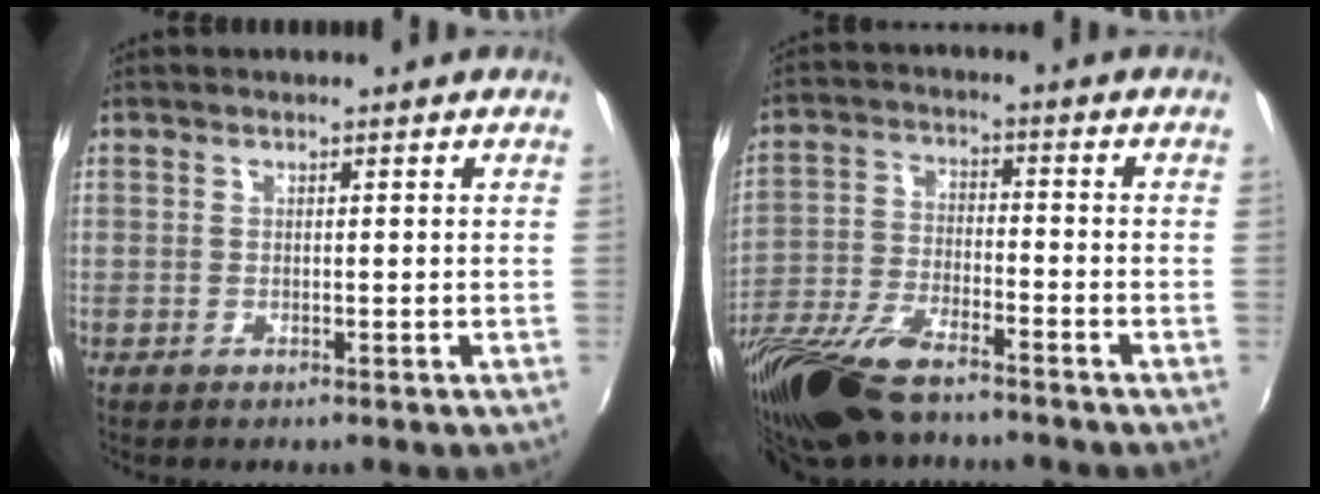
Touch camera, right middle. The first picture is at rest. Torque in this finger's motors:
{"motor_torque": [0.63, -1.51, 0.55, 0.20]}